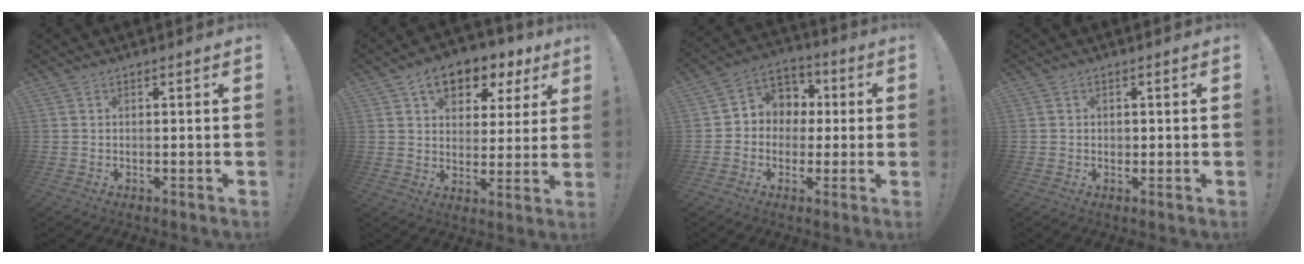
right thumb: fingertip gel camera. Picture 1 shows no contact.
{"total": 10.9, "force": [6.0, 6.8, 5.9], "torque": [-0.077, -0.034, 0.110]}
{"total": 7.9, "force": [-0.8, 7.6, 2.2], "torque": [-0.029, 0.013, -0.005]}
{"total": 0.8, "force": [-0.2, 0.8, 0.2], "torque": [-0.008, 0.004, -0.003]}